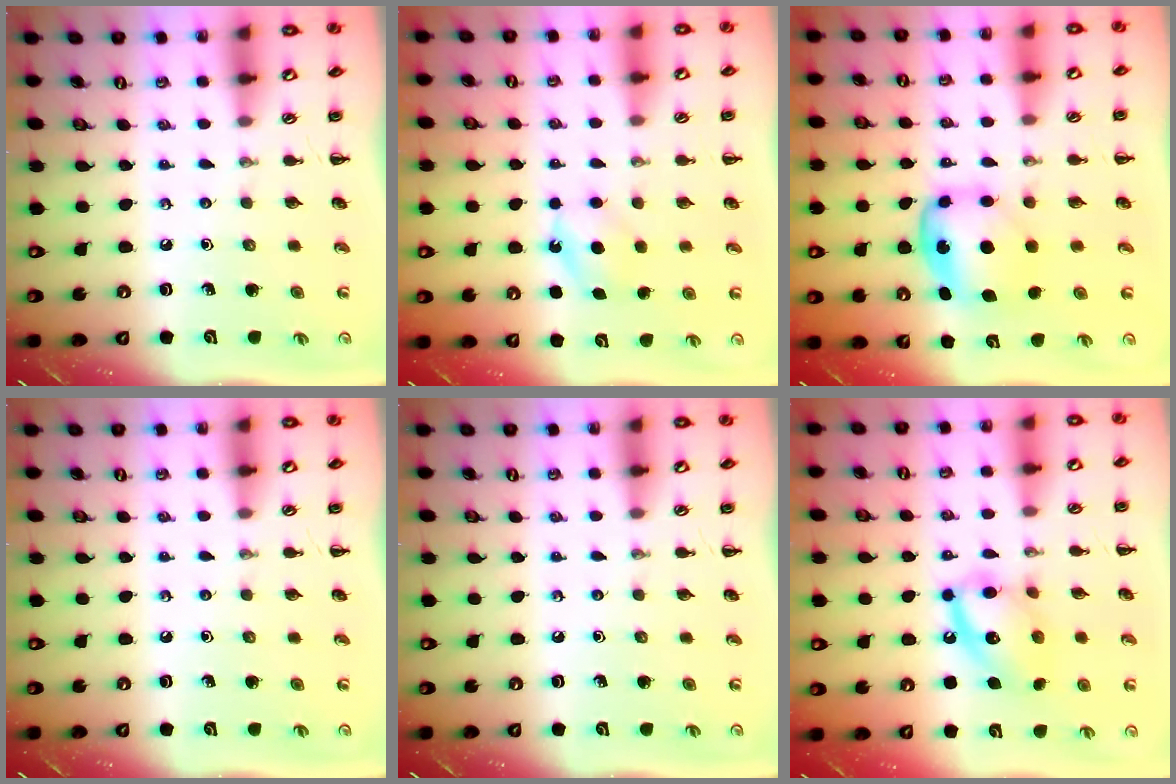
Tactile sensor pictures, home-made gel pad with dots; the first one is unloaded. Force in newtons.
{"total": 5.5, "press": 5.3, "slide": 1.7}
{"total": 6.1, "press": 6.1, "slide": 0.3}
{"total": 0.0}
{"total": 0.0}
{"total": 13.2, "press": 13.1, "slide": 1.3}